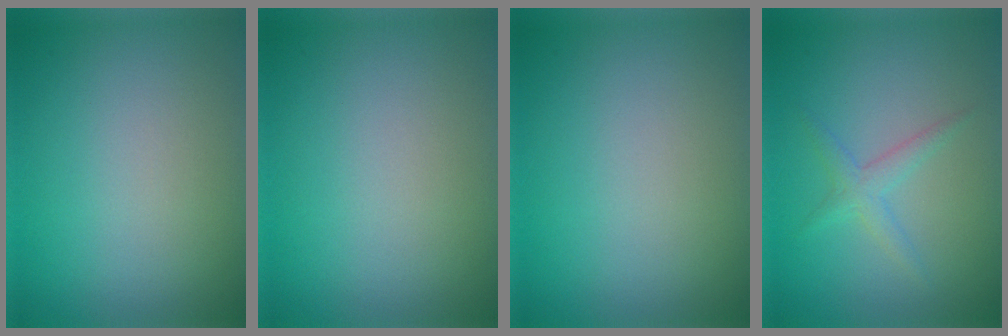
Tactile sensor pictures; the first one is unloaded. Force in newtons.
{"total": 0.0}
{"total": 0.0}
{"total": 1.0, "press": 1.0, "slide": 0.1}